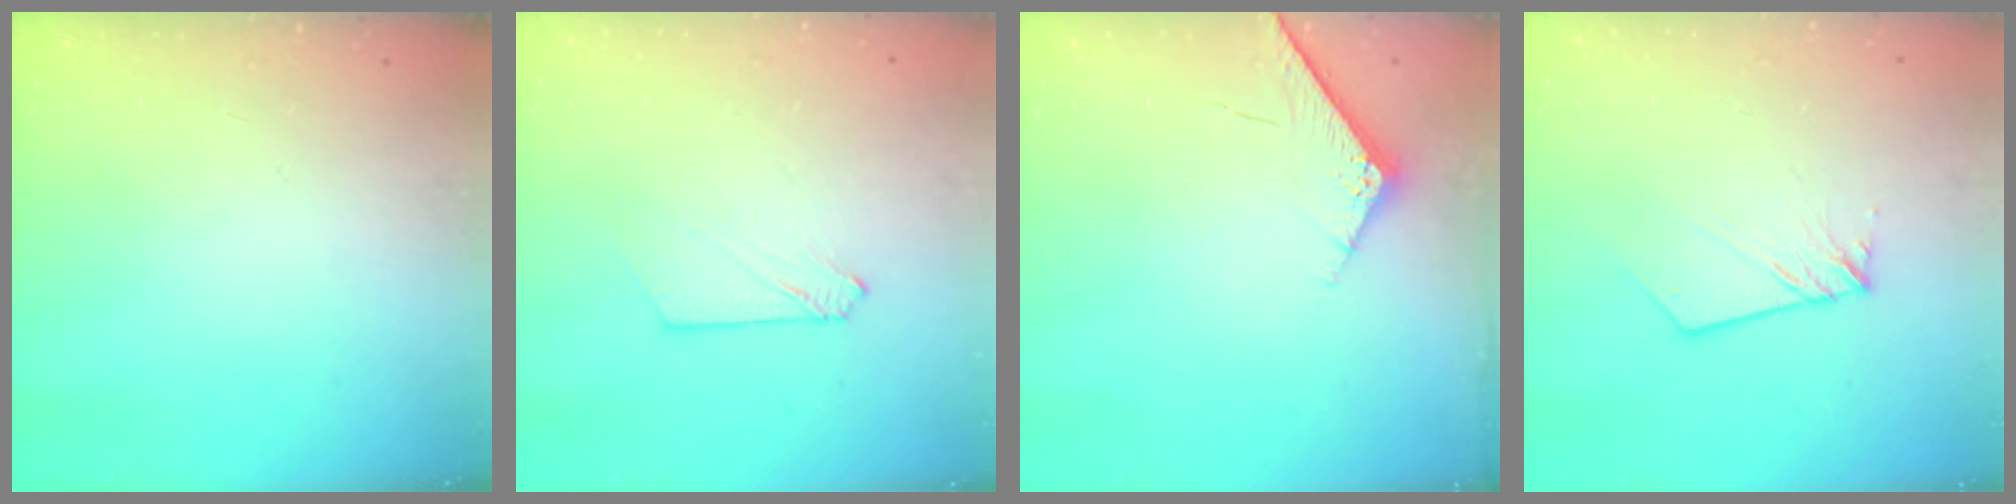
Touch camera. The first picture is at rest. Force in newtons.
{"total": 2.9, "press": 2.9, "slide": 0.4}
{"total": 4.2, "press": 4.2, "slide": 0.4}
{"total": 4.4, "press": 4.3, "slide": 0.6}